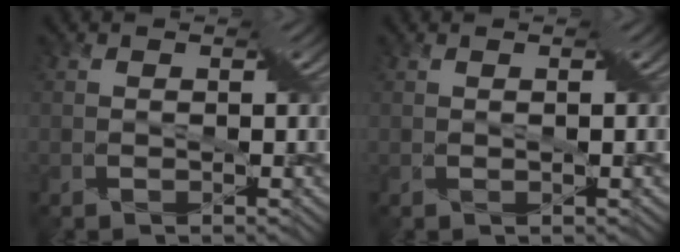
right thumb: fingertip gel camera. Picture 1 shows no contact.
{"total": 0.9, "force": [0.4, -0.4, 0.7], "torque": [-0.020, -0.006, 0.015]}